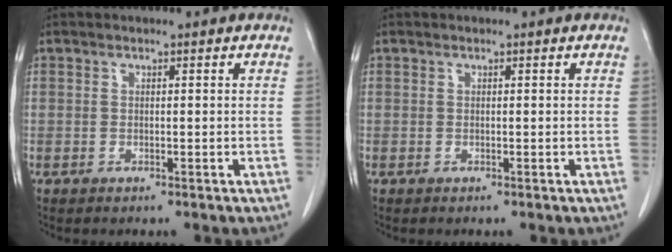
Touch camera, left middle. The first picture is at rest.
{"total": 0.0}